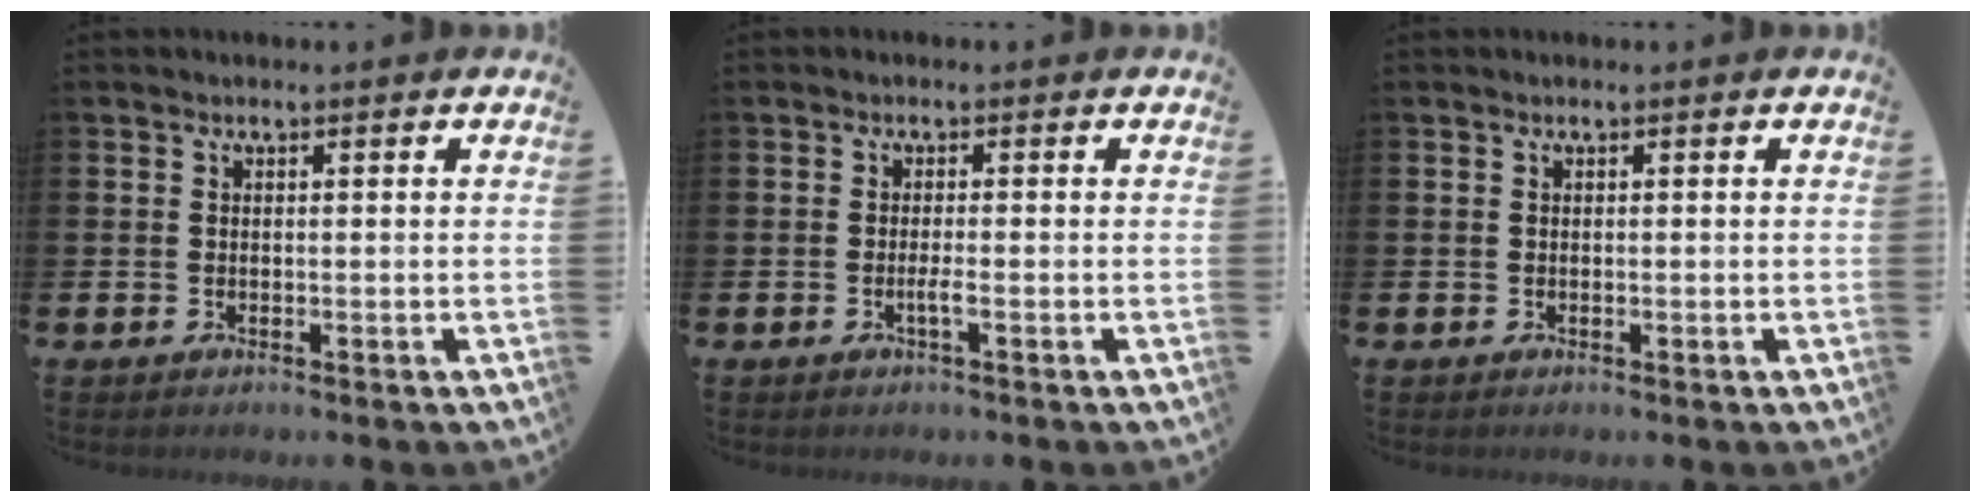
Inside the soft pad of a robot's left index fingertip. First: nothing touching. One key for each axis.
{"total": 1.2, "fx": -0.5, "fy": -0.1, "fz": 1.1, "tx": -0.023, "ty": -0.001, "tz": -0.008}
{"total": 0.0}